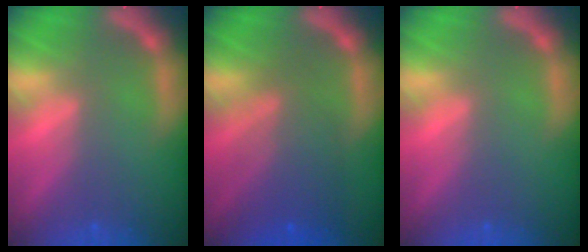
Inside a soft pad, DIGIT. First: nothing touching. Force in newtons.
{"total": 6.6}
{"total": 0.0}